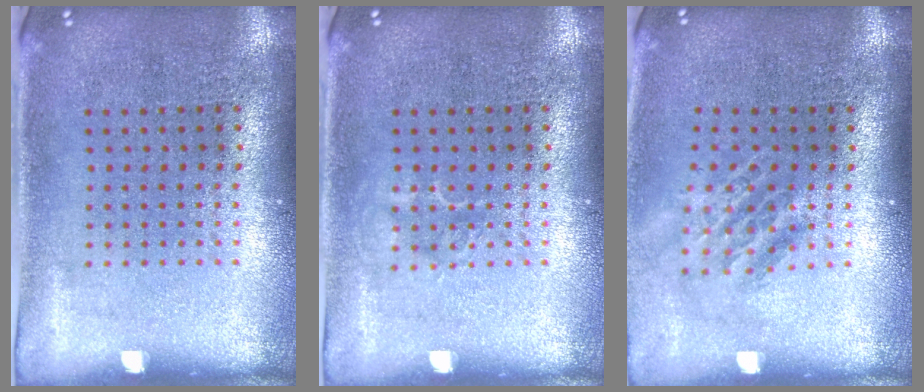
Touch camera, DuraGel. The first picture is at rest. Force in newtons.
{"total": 1.0, "press": 0.9, "slide": 0.2}
{"total": 1.5, "press": 1.1, "slide": 1.1}